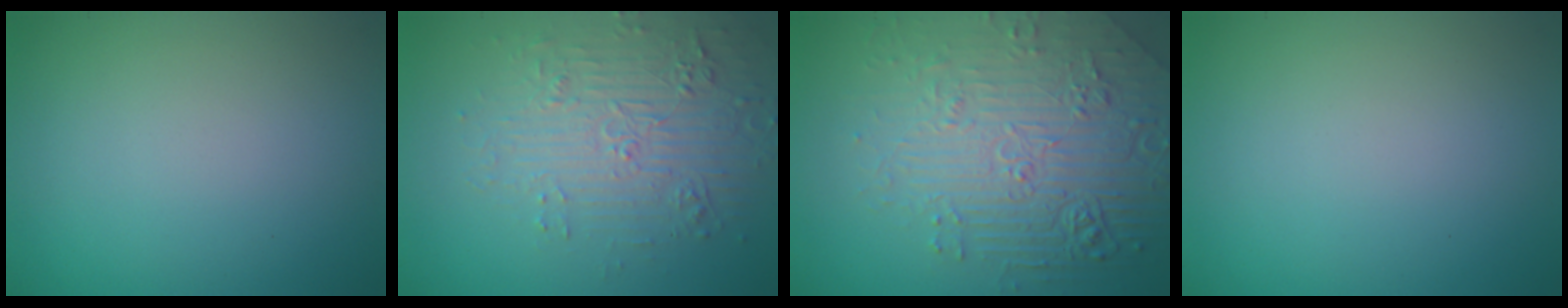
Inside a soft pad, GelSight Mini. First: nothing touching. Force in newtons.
{"total": 4.3, "press": 3.9, "slide": 1.7}
{"total": 6.6, "press": 5.4, "slide": 3.8}
{"total": 0.0}